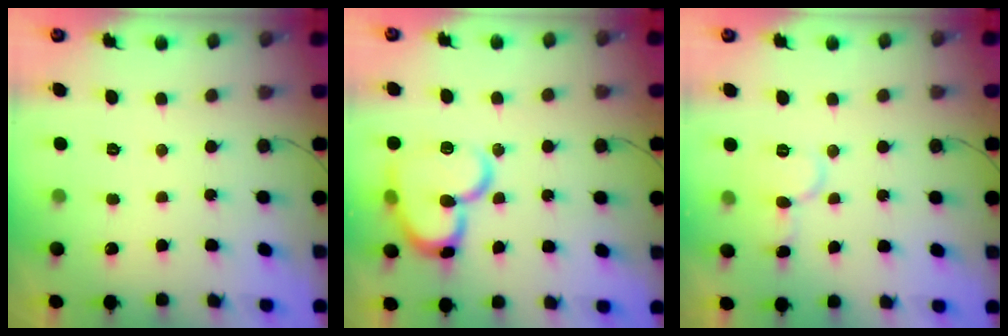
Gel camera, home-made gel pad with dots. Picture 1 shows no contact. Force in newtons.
{"total": 17.5, "press": 17.4, "slide": 2.1}
{"total": 8.6, "press": 8.5, "slide": 0.6}